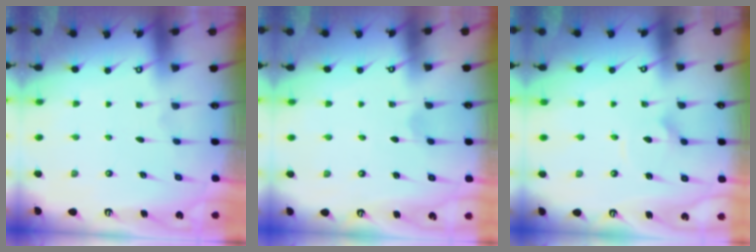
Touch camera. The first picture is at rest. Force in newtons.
{"total": 0.7, "press": 0.7, "slide": 0.1}
{"total": 2.4, "press": 2.4, "slide": 0.2}